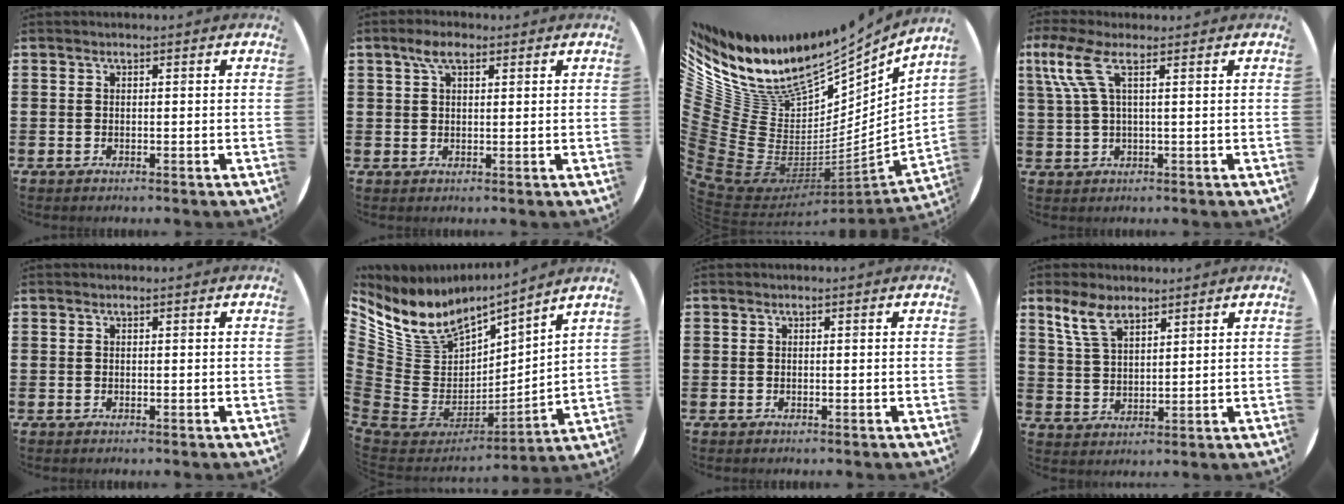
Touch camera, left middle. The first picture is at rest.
{"total": 3.7, "force": [2.3, 1.5, 2.4], "torque": [-0.044, 0.005, 0.039]}
{"total": 11.8, "force": [7.0, 8.0, 5.1], "torque": [-0.147, -0.087, 0.126]}
{"total": 4.9, "force": [2.3, 1.2, 4.2], "torque": [-0.089, 0.005, 0.039]}
{"total": 0.0}
{"total": 9.2, "force": [6.9, 5.5, 2.7], "torque": [-0.108, -0.061, 0.130]}
{"total": 0.0}
{"total": 5.7, "force": [4.3, 2.3, 3.0], "torque": [-0.068, -0.005, 0.079]}